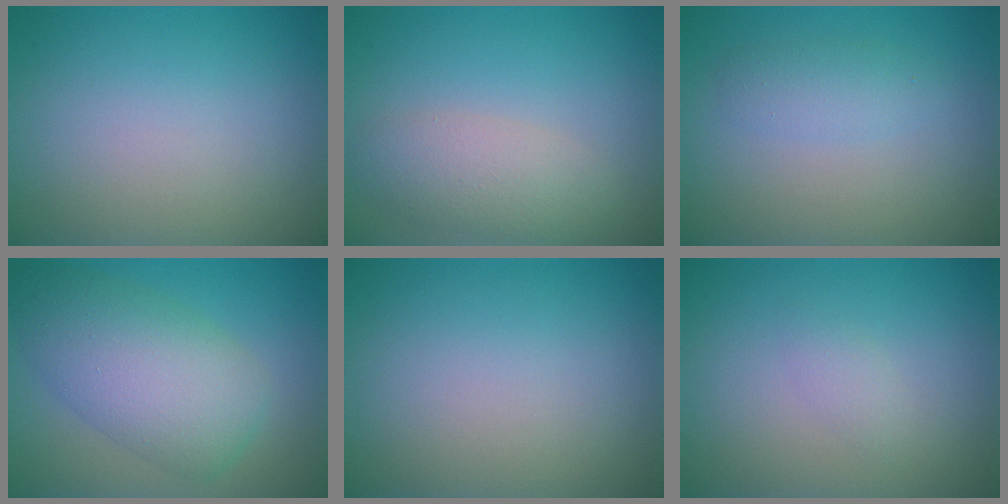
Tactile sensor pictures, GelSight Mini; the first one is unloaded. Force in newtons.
{"total": 3.6, "press": 3.6, "slide": 0.2}
{"total": 1.7, "press": 1.7, "slide": 0.0}
{"total": 5.5, "press": 5.5, "slide": 0.4}
{"total": 0.0}
{"total": 1.0, "press": 1.0, "slide": 0.0}